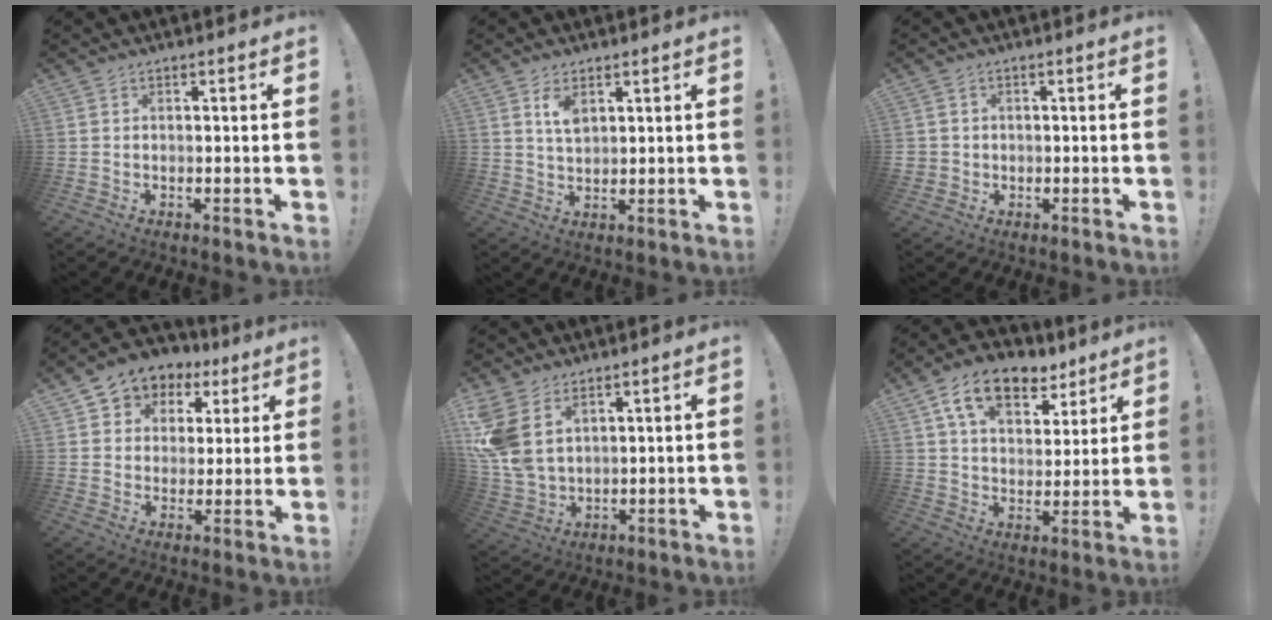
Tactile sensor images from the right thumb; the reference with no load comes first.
{"total": 5.0, "force": [2.8, 2.6, 3.2], "torque": [-0.040, -0.019, 0.046]}
{"total": 2.3, "force": [0.3, 2.2, 0.5], "torque": [-0.002, -0.001, 0.006]}
{"total": 6.5, "force": [2.5, 5.9, 1.4], "torque": [-0.025, -0.023, 0.055]}
{"total": 10.8, "force": [4.8, 6.9, 6.7], "torque": [-0.138, -0.028, 0.101]}
{"total": 14.8, "force": [8.9, 8.6, 8.0], "torque": [-0.135, -0.039, 0.163]}